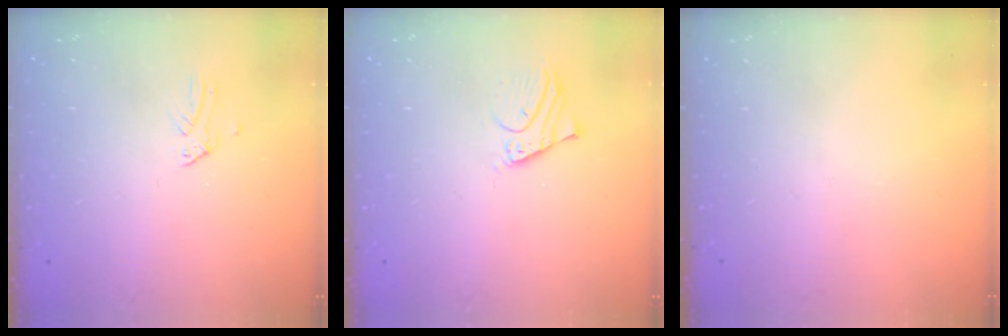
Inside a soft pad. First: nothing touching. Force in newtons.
{"total": 2.7, "press": 2.7, "slide": 0.2}
{"total": 0.0}